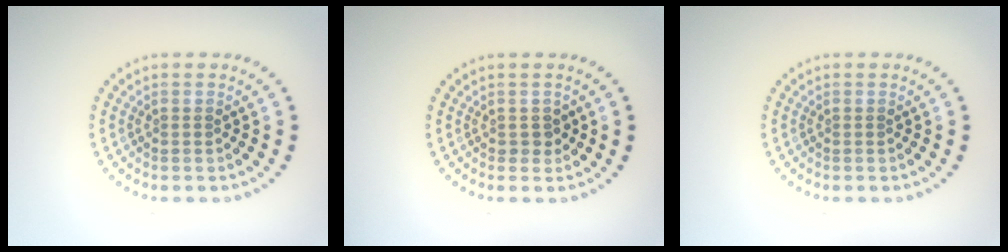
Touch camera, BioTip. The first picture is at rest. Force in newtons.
{"total": 0.9, "press": 0.8, "slide": 0.3}
{"total": 0.0}